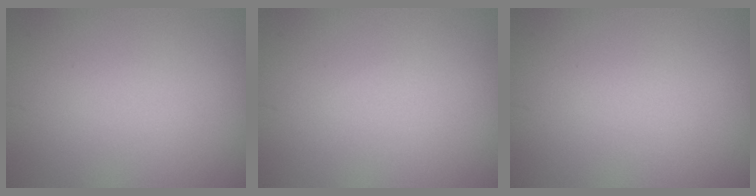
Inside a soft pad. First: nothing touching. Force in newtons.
{"total": 0.0}
{"total": 0.0}